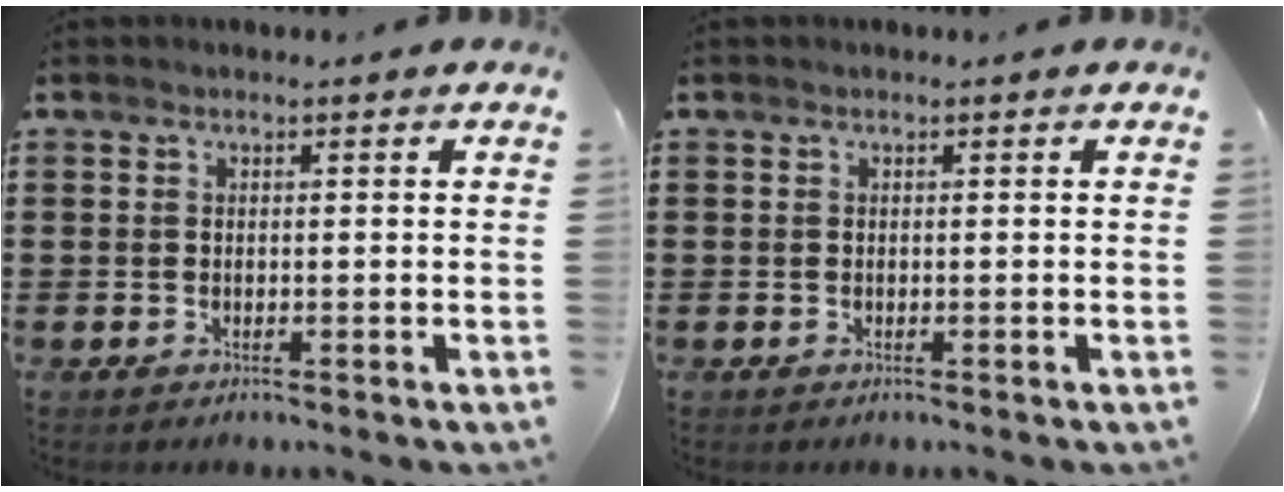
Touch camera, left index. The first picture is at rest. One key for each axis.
{"total": 0.0}